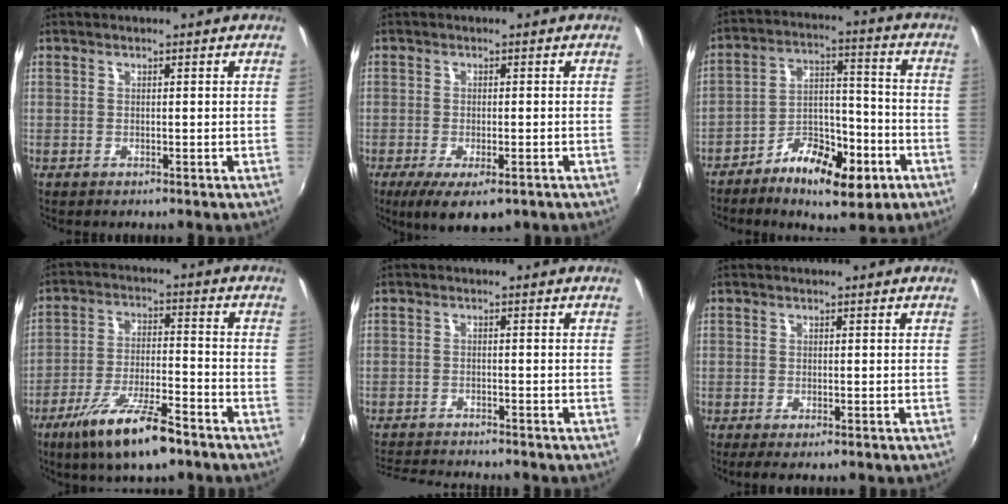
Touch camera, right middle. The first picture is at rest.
{"total": 7.4, "force": [-4.4, 2.7, 5.3], "torque": [-0.111, -0.034, -0.069]}
{"total": 13.0, "force": [-7.2, 5.4, 9.4], "torque": [-0.162, 0.015, -0.115]}
{"total": 13.3, "force": [-9.1, 3.2, 9.2], "torque": [-0.188, -0.024, -0.159]}
{"total": 7.4, "force": [-7.1, 1.1, 1.8], "torque": [-0.059, -0.010, -0.120]}
{"total": 1.8, "force": [-1.3, 0.4, 1.2], "torque": [-0.023, -0.008, -0.021]}